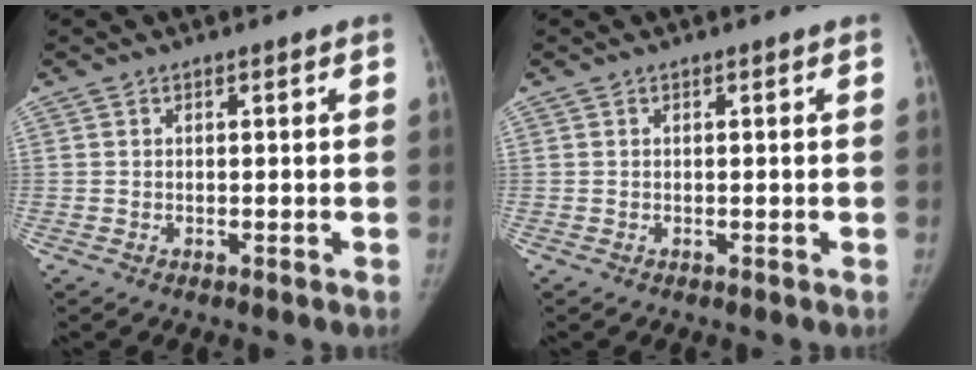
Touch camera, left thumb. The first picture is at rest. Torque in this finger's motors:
{"motor_torque": [-0.11, -0.18, 0.00, 0.06, -0.01]}